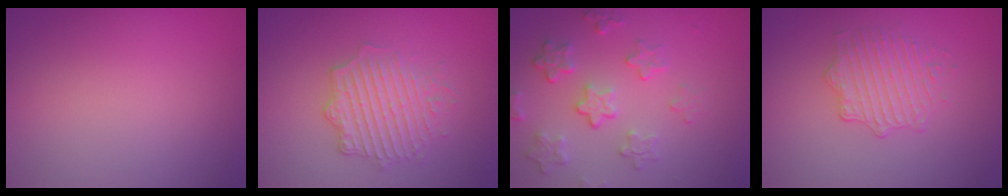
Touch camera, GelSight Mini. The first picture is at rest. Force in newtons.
{"total": 3.7, "press": 3.2, "slide": 1.8}
{"total": 4.1, "press": 3.3, "slide": 2.5}
{"total": 2.3, "press": 1.6, "slide": 1.6}